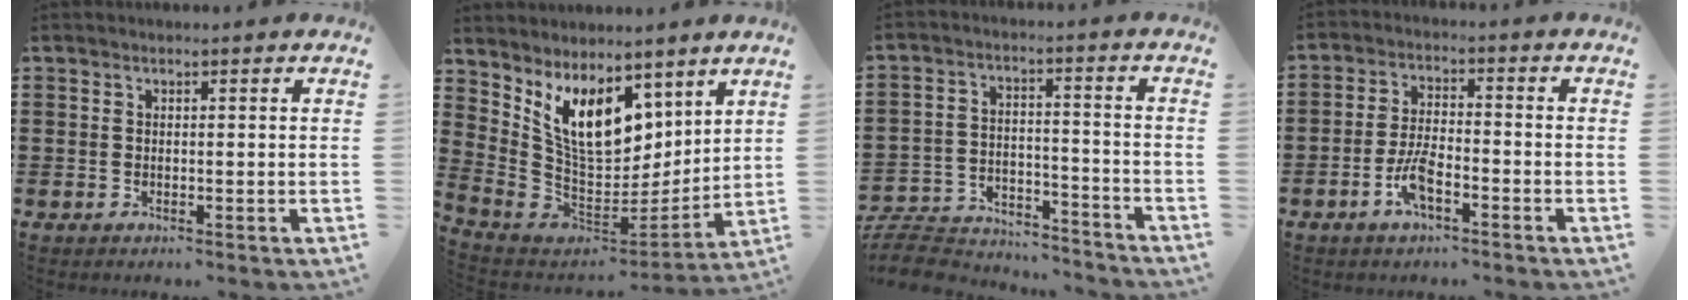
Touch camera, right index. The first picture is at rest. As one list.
[{"total": 11.8, "force": [6.0, 6.7, 7.6], "torque": [-0.171, -0.031, 0.120]}, {"total": 8.2, "force": [-7.8, 1.7, 1.8], "torque": [-0.044, 0.017, -0.155]}, {"total": 5.4, "force": [-2.8, 2.1, 4.1], "torque": [-0.101, 0.002, -0.060]}]